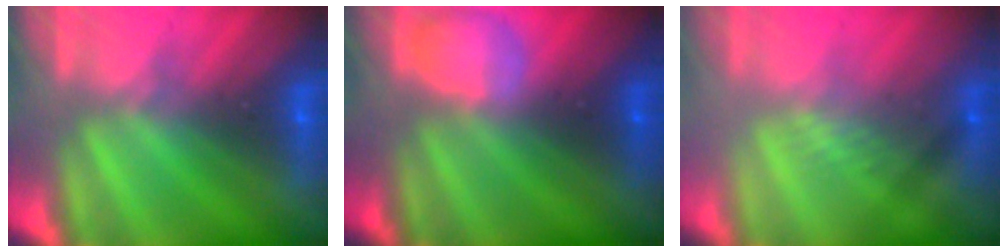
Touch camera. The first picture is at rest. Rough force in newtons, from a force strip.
{"total": 2.4}
{"total": 2.3}